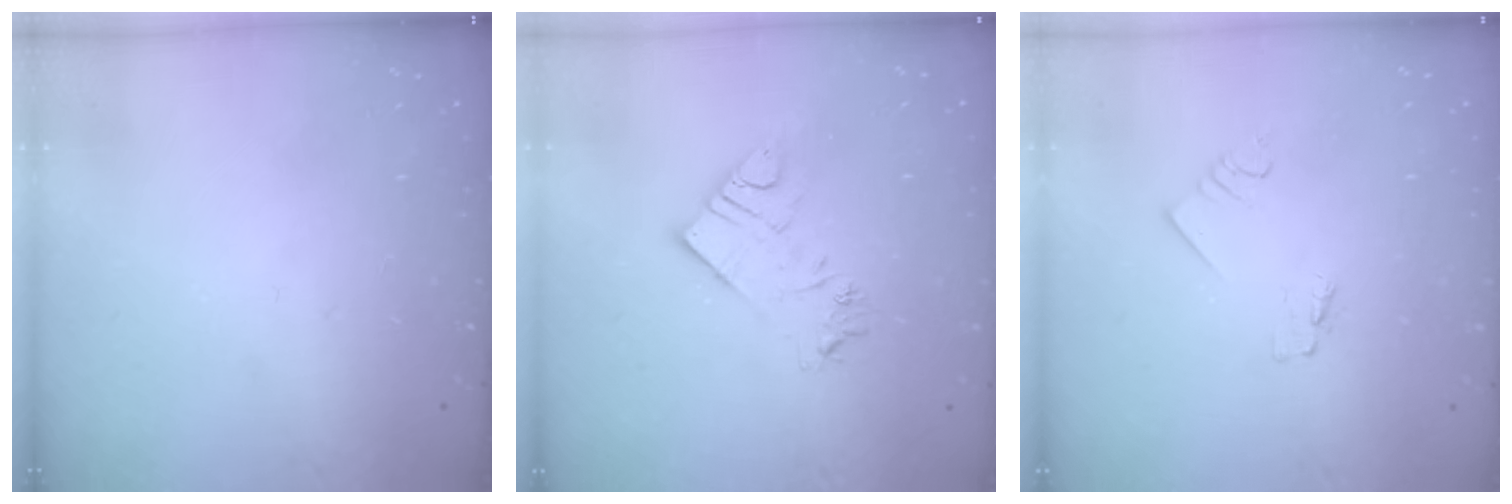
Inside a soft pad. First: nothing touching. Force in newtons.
{"total": 10.5, "press": 10.5, "slide": 1.0}
{"total": 1.2, "press": 1.2, "slide": 0.0}